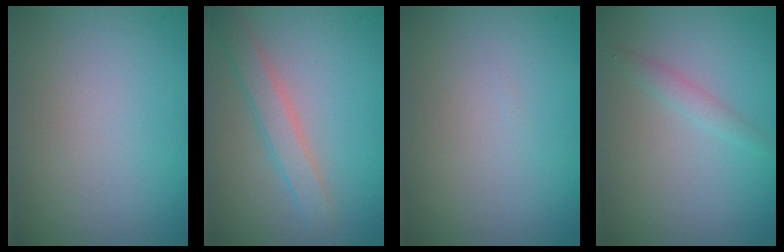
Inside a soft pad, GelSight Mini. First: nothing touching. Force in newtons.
{"total": 2.5, "press": 2.5, "slide": 0.1}
{"total": 0.0}
{"total": 1.5, "press": 1.5, "slide": 0.1}